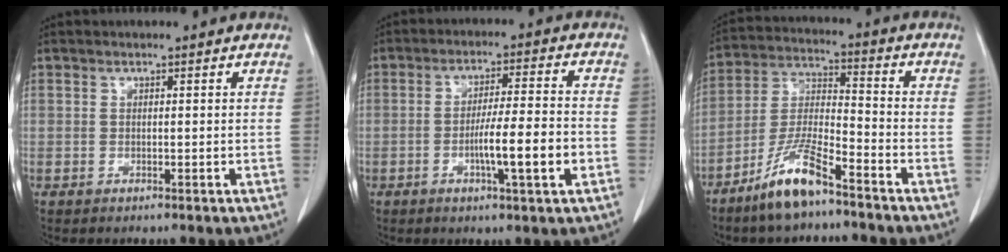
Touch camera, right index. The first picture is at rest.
{"total": 8.8, "force": [-2.7, 0.1, 8.4], "torque": [-0.133, 0.001, -0.044]}
{"total": 10.4, "force": [-7.4, 1.6, 7.1], "torque": [-0.154, -0.018, -0.147]}